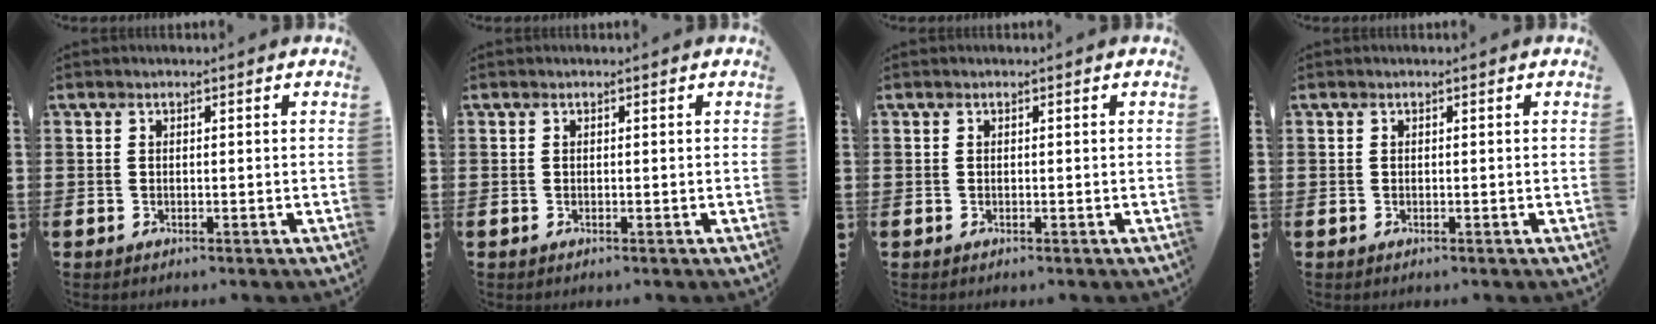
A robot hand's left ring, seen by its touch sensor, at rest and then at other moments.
{"total": 0.0}
{"total": 0.0}
{"total": 0.0}